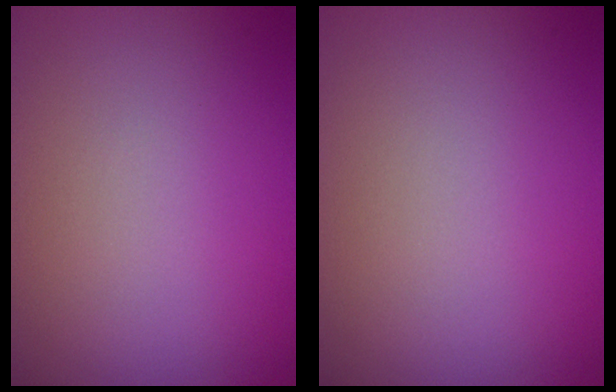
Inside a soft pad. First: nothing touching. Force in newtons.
{"total": 0.0}